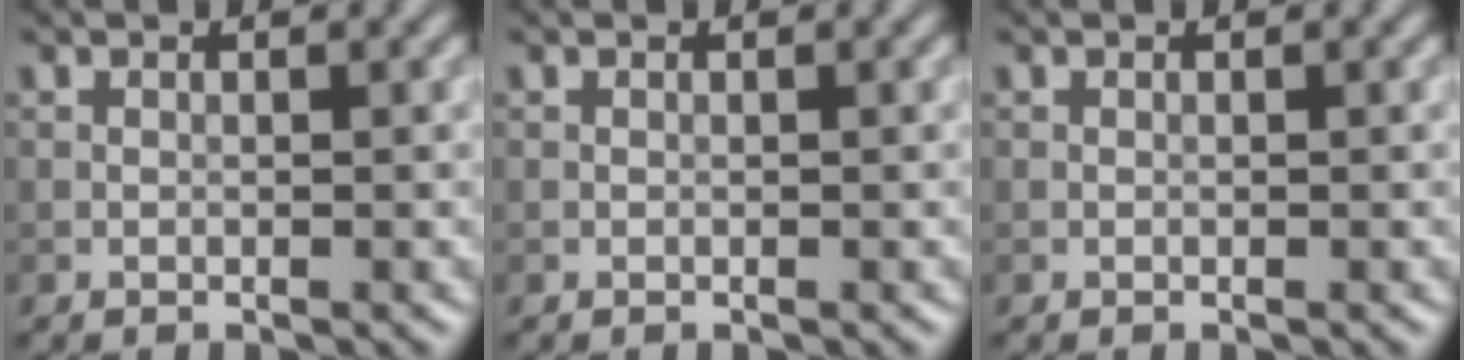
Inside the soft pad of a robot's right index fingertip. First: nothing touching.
{"total": 0.0}
{"total": 0.0}